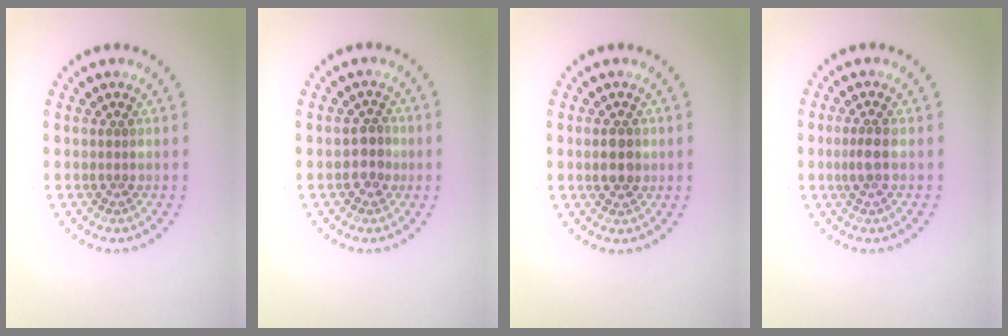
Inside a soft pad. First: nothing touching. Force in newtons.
{"total": 1.9, "press": 1.8, "slide": 0.7}
{"total": 1.9, "press": 1.9, "slide": 0.3}
{"total": 1.6, "press": 1.4, "slide": 0.7}